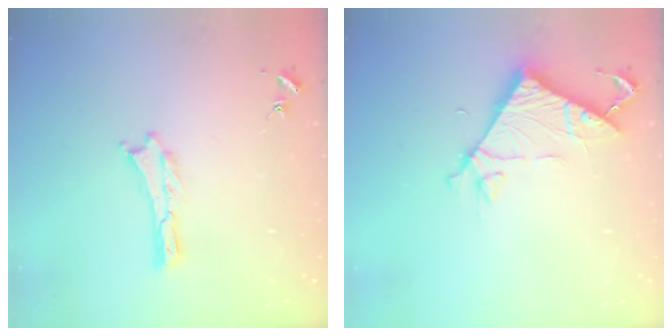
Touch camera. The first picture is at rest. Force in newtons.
{"total": 7.5, "press": 7.5, "slide": 0.5}